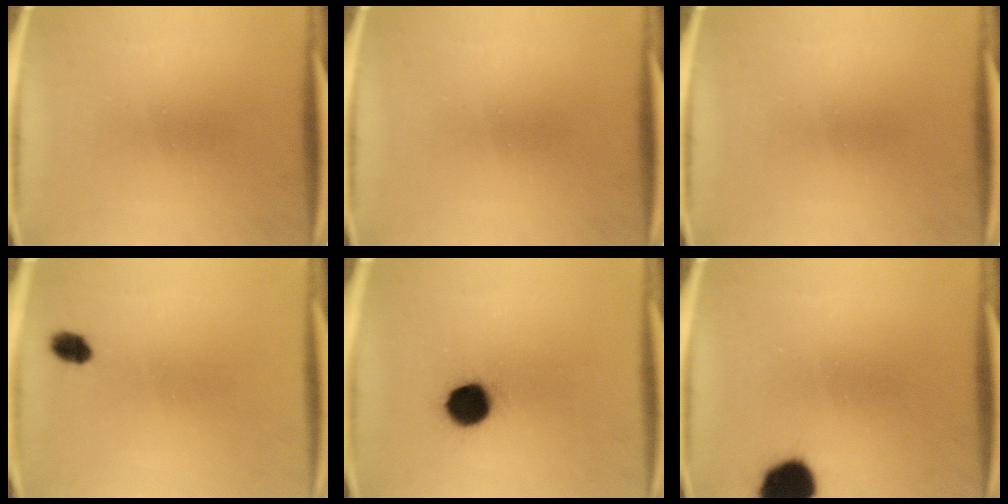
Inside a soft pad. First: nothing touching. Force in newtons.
{"total": 0.0}
{"total": 0.0}
{"total": 2.9}
{"total": 10.4}
{"total": 11.7}